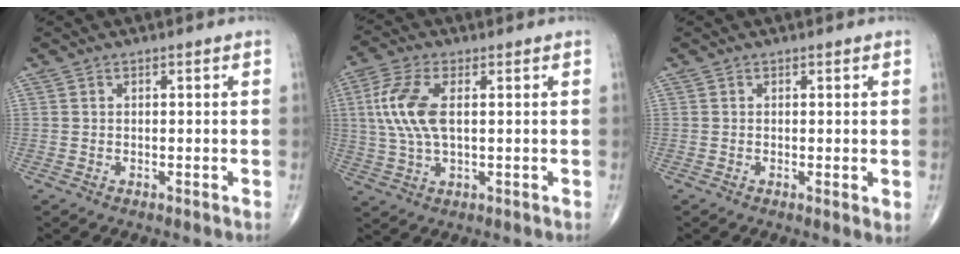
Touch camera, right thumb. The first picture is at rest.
{"total": 10.0, "force": [1.6, 4.7, 8.7], "torque": [-0.208, 0.005, 0.031]}
{"total": 1.7, "force": [-0.1, 0.3, 1.6], "torque": [-0.031, -0.007, -0.006]}